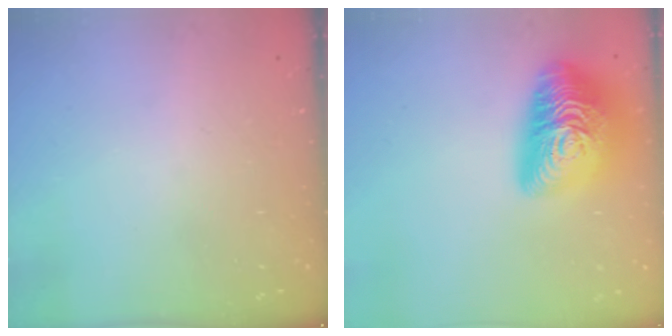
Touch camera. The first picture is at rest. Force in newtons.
{"total": 26.8, "press": 26.8, "slide": 0.9}